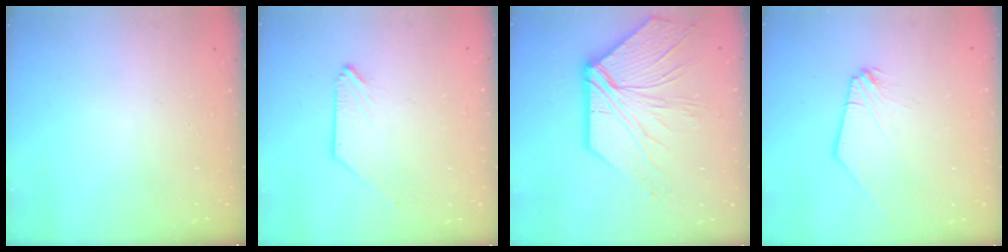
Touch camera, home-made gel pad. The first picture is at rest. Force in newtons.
{"total": 0.0}
{"total": 15.1, "press": 15.0, "slide": 1.4}
{"total": 0.0}